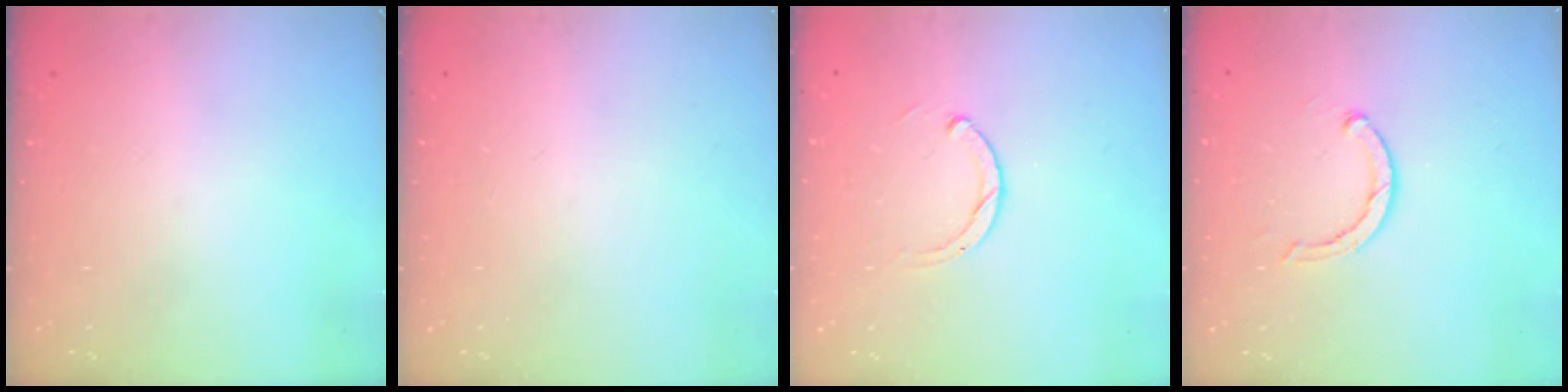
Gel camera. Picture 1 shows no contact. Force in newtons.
{"total": 0.0}
{"total": 2.5, "press": 2.5, "slide": 0.3}
{"total": 2.6, "press": 2.5, "slide": 0.4}